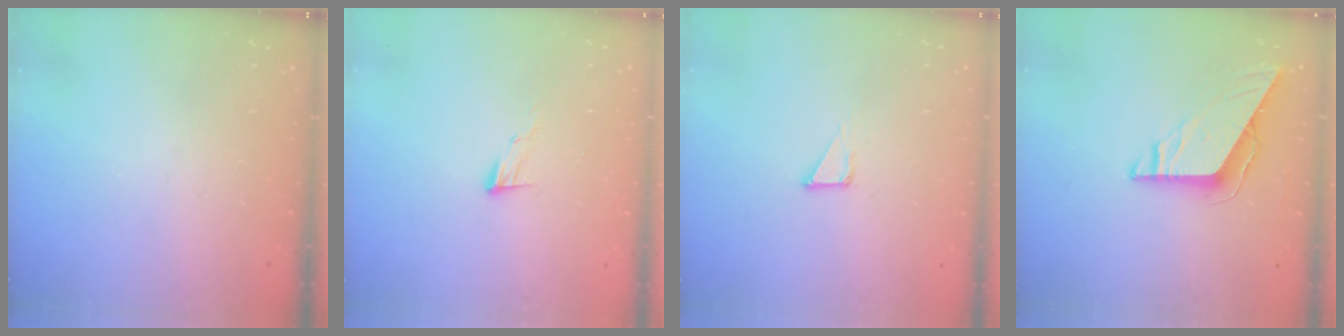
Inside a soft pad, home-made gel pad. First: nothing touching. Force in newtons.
{"total": 6.2, "press": 6.2, "slide": 0.6}
{"total": 3.1, "press": 3.1, "slide": 0.2}
{"total": 9.5, "press": 9.4, "slide": 0.9}